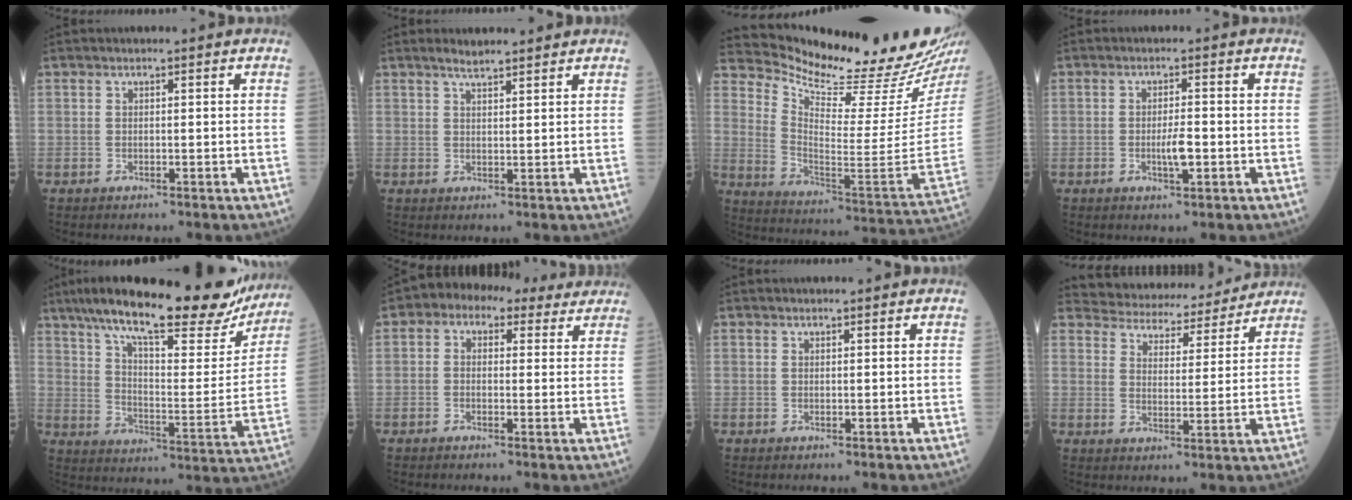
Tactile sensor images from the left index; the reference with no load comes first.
{"total": 2.9, "force": [2.6, 0.4, 1.2], "torque": [-0.024, 0.011, 0.044]}
{"total": 22.2, "force": [20.5, 0.5, 8.6], "torque": [-0.152, -0.117, 0.290]}
{"total": 2.9, "force": [-0.9, 0.5, 2.7], "torque": [-0.049, -0.004, -0.016]}
{"total": 28.6, "force": [22.5, 6.7, 16.3], "torque": [-0.258, 0.005, 0.306]}
{"total": 7.8, "force": [4.9, 4.7, 3.8], "torque": [-0.052, 0.041, 0.059]}
{"total": 0.6, "force": [0.5, 0.2, -0.1], "torque": [0.001, -0.004, 0.006]}
{"total": 13.7, "force": [13.0, 3.7, 2.5], "torque": [-0.024, 0.007, 0.169]}